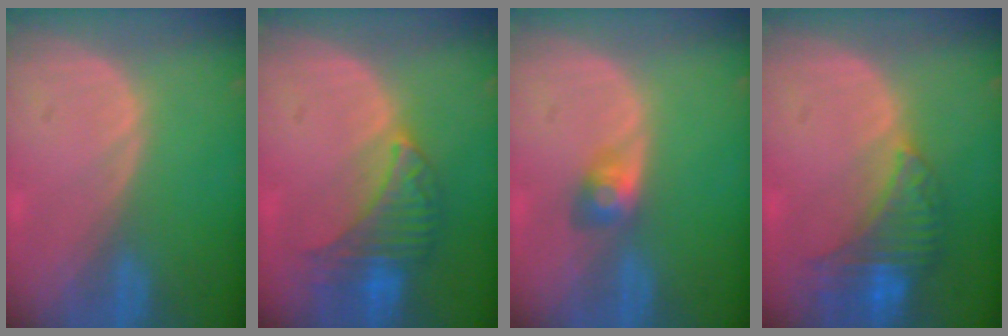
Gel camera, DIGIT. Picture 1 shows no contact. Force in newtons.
{"total": 6.8, "press": 6.7, "slide": 0.9}
{"total": 3.0, "press": 2.7, "slide": 1.3}
{"total": 8.1, "press": 7.1, "slide": 3.8}